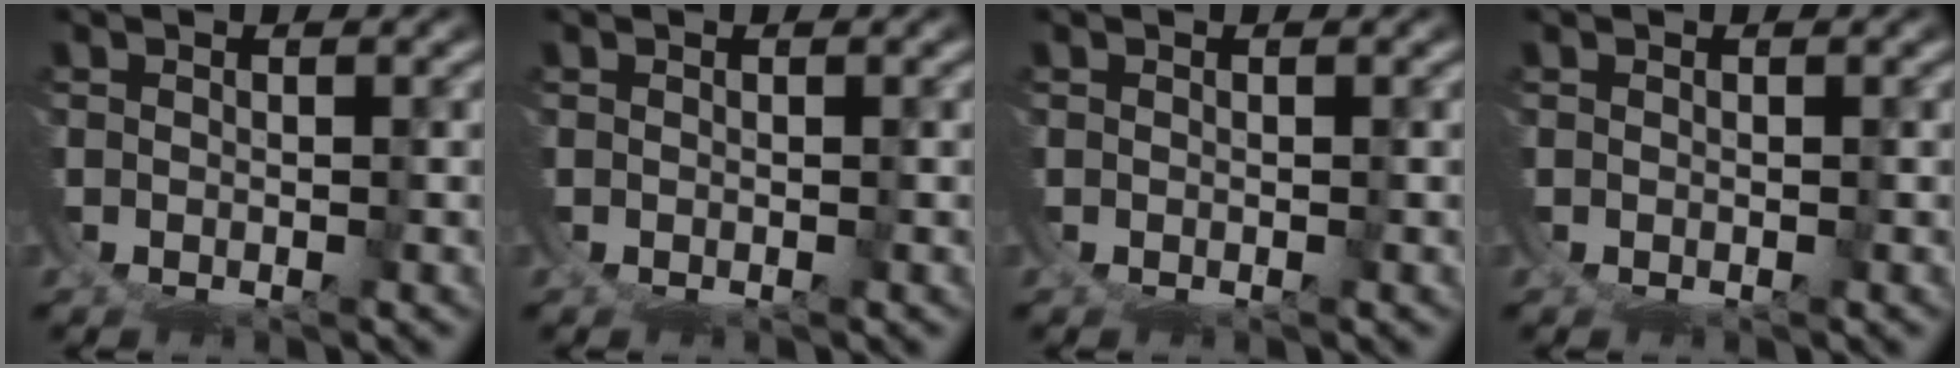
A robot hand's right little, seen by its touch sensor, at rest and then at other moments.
{"total": 0.0}
{"total": 0.0}
{"total": 0.0}